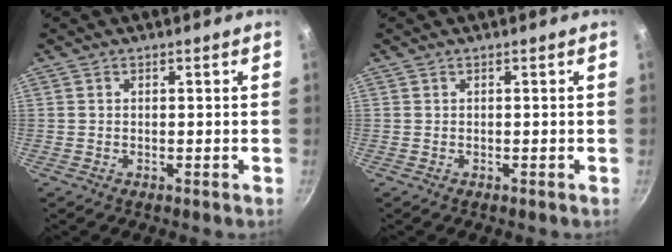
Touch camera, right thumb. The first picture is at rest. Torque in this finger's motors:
{"motor_torque": [0.31, 0.04, 0.13, -0.59, -0.06]}